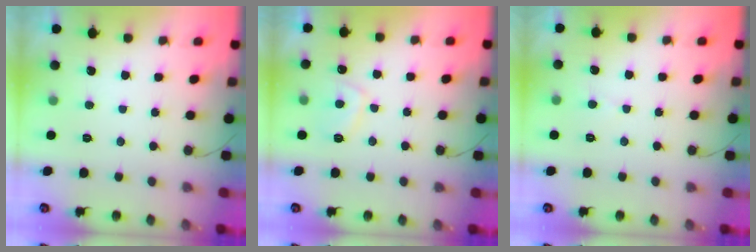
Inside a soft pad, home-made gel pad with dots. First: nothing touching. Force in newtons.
{"total": 5.1, "press": 5.0, "slide": 0.9}
{"total": 2.4, "press": 2.4, "slide": 0.4}